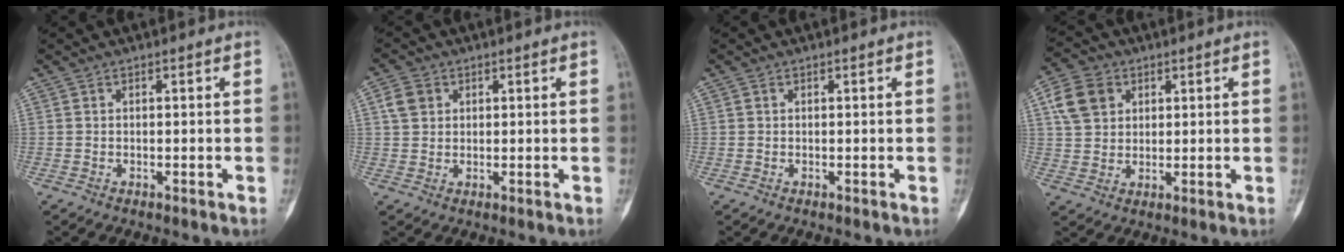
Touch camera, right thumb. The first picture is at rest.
{"total": 3.9, "force": [1.3, 3.2, 1.8], "torque": [-0.024, 0.002, 0.027]}
{"total": 0.0}
{"total": 8.0, "force": [2.9, 6.3, 3.9], "torque": [-0.059, 0.002, 0.053]}